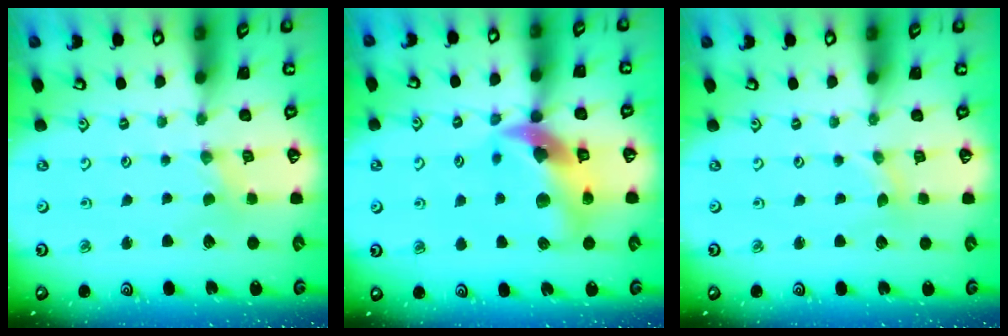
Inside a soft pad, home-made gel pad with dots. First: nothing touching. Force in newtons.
{"total": 14.9, "press": 14.7, "slide": 2.2}
{"total": 0.0}